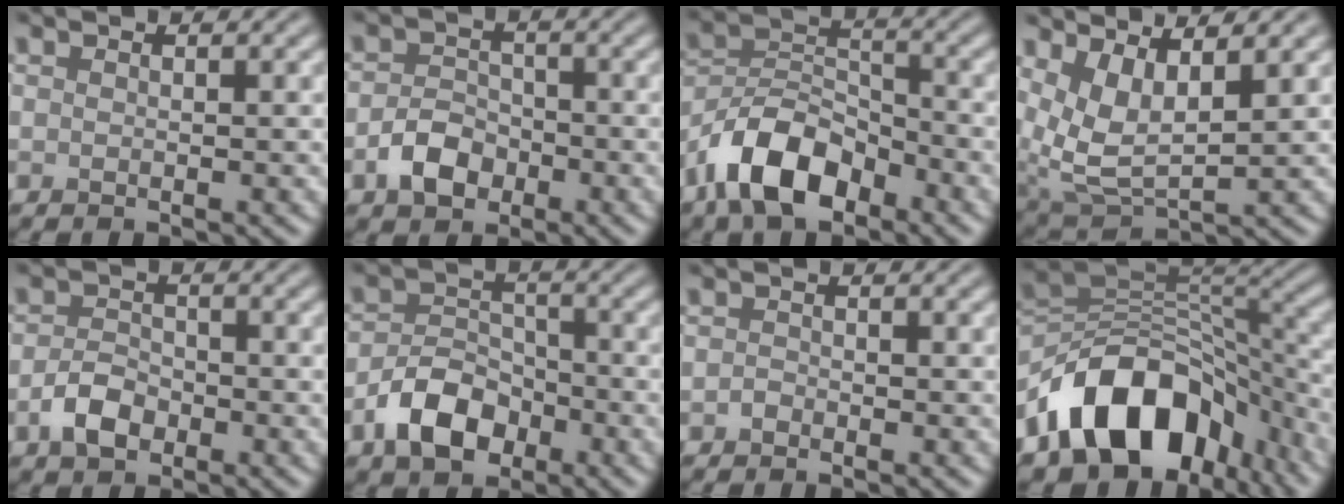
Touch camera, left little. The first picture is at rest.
{"total": 3.3, "force": [-1.7, 2.3, 1.7], "torque": [-0.027, 0.005, -0.036]}
{"total": 7.6, "force": [-4.7, 3.9, 4.6], "torque": [-0.077, 0.006, -0.100]}
{"total": 5.3, "force": [2.3, 2.4, 4.1], "torque": [-0.097, -0.014, 0.055]}
{"total": 3.0, "force": [-1.5, 1.9, 1.8], "torque": [-0.033, 0.003, -0.032]}
{"total": 5.1, "force": [-2.8, 3.2, 2.9], "torque": [-0.050, 0.002, -0.056]}
{"total": 0.6, "force": [-0.5, 0.4, 0.2], "torque": [-0.004, -0.001, -0.010]}
{"total": 12.3, "force": [-6.7, 7.8, 6.7], "torque": [-0.097, 0.005, -0.123]}